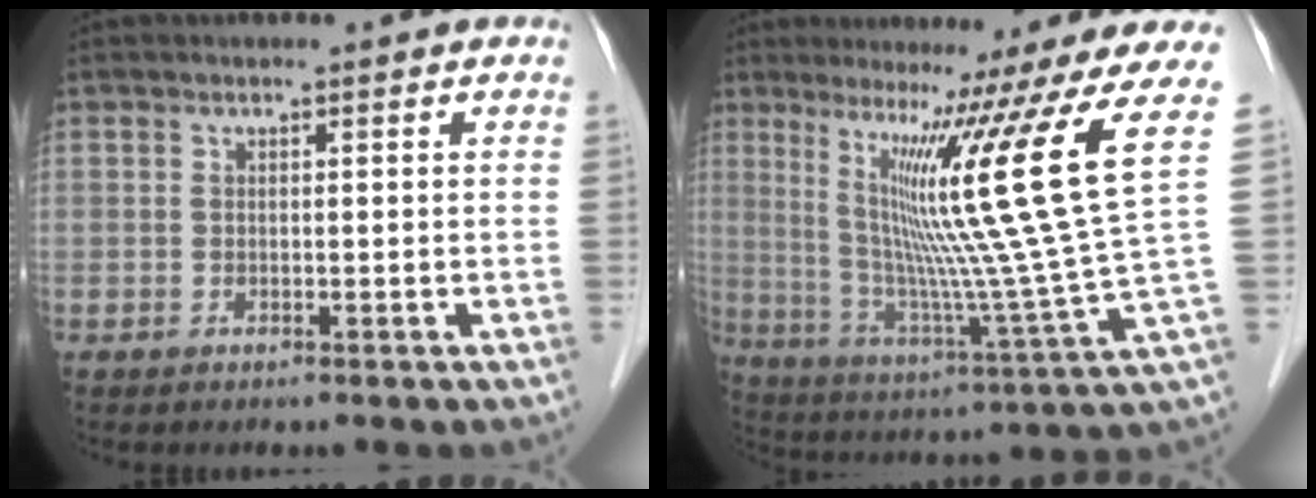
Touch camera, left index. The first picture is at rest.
{"total": 19.7, "force": [8.0, -3.8, 17.6], "torque": [-0.267, -0.035, 0.115]}